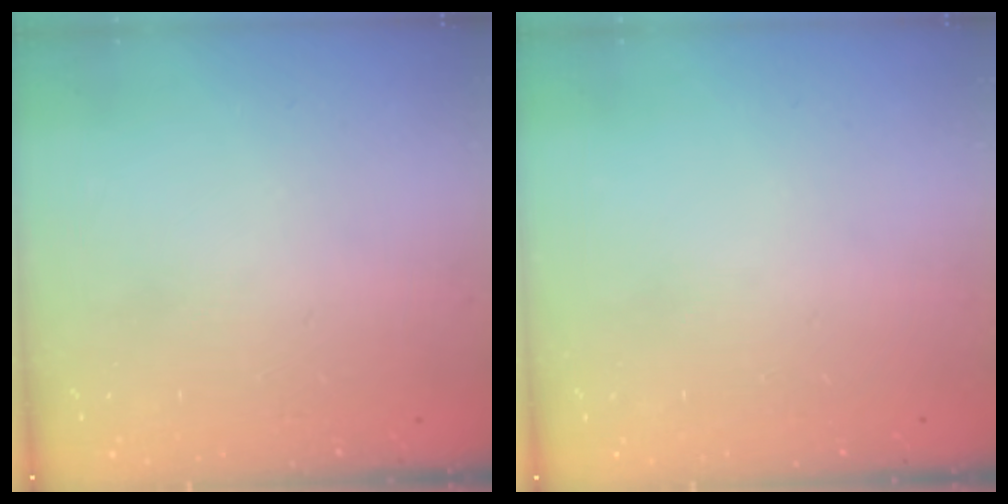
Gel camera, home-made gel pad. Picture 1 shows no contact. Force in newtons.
{"total": 0.0}